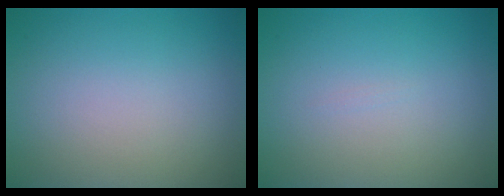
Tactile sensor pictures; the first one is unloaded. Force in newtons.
{"total": 0.0}